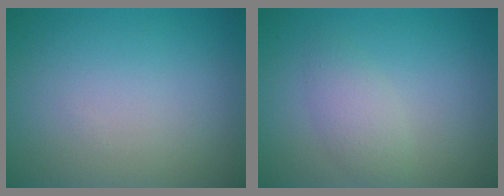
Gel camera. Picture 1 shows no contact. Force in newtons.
{"total": 2.1, "press": 2.1, "slide": 0.2}